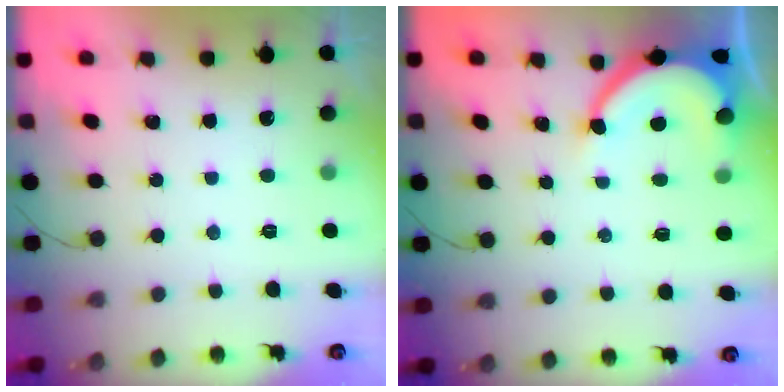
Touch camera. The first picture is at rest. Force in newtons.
{"total": 8.1, "press": 8.0, "slide": 0.8}